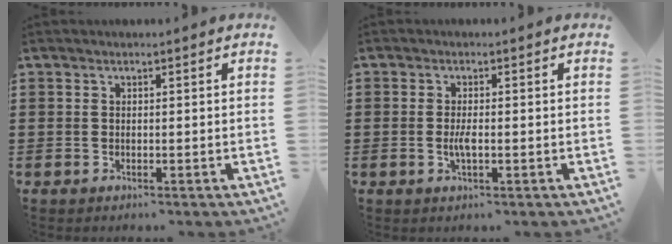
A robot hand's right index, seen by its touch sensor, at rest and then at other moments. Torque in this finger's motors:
{"motor_torque": [0.01, 0.00, 0.04, 0.06]}